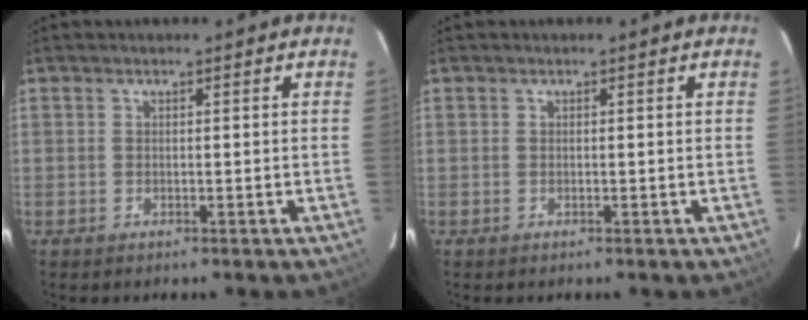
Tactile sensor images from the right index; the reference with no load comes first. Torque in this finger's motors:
{"motor_torque": [0.00, 0.00, 0.00, 0.00]}